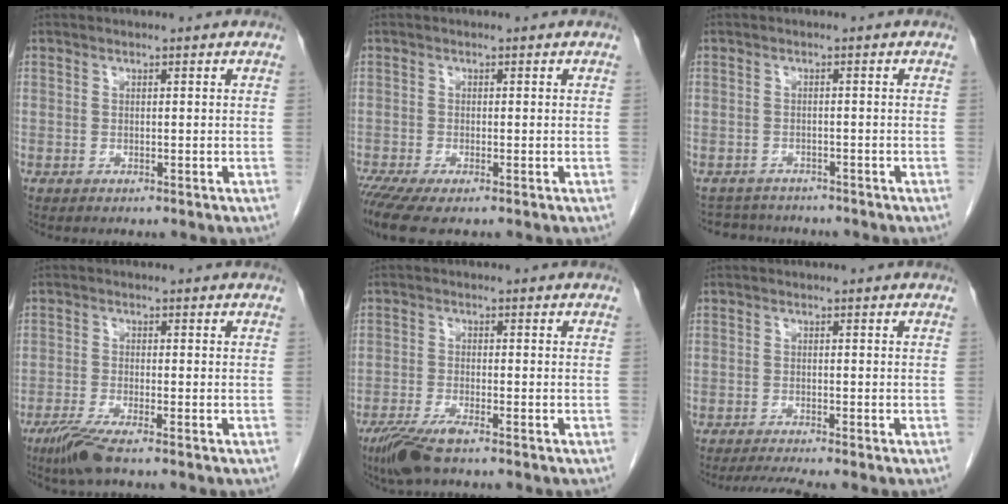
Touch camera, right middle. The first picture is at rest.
{"total": 4.2, "force": [-2.9, 0.6, 3.0], "torque": [-0.058, -0.012, -0.055]}
{"total": 4.8, "force": [-4.6, 1.4, 0.1], "torque": [-0.001, 0.002, -0.067]}
{"total": 4.6, "force": [-3.3, 0.0, 3.2], "torque": [-0.071, -0.016, -0.066]}
{"total": 5.5, "force": [-3.9, 0.6, 3.8], "torque": [-0.081, -0.016, -0.072]}
{"total": 3.5, "force": [-3.0, -0.8, 1.6], "torque": [-0.029, -0.013, -0.054]}